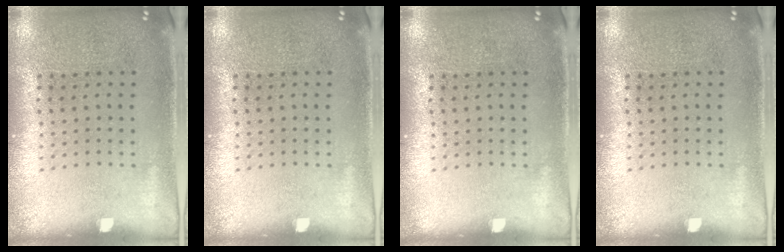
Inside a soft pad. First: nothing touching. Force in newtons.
{"total": 0.0}
{"total": 0.0}
{"total": 0.0}